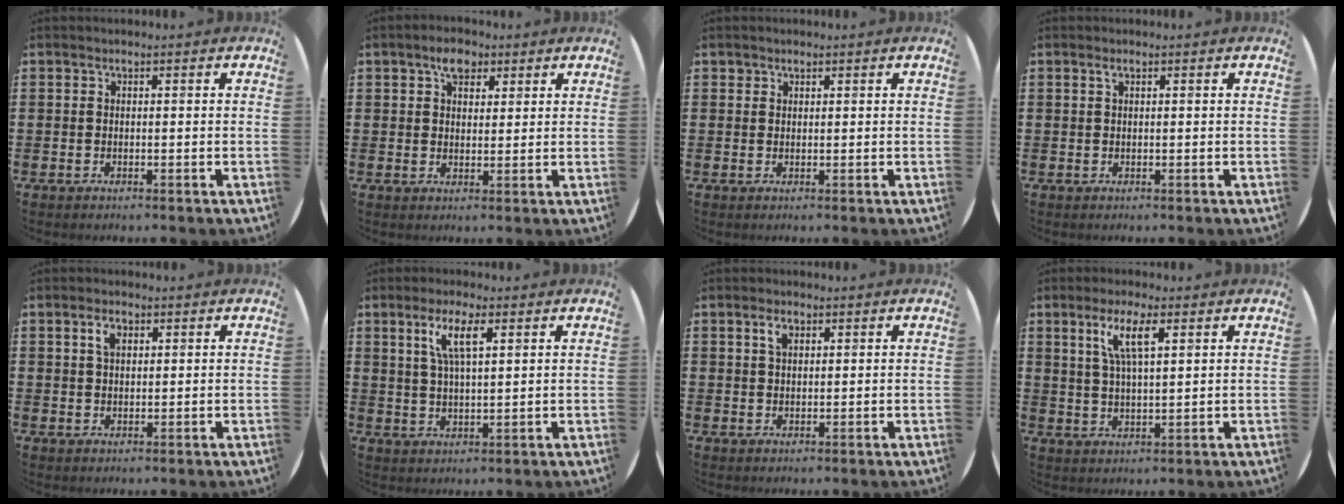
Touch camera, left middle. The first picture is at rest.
{"total": 3.9, "force": [2.6, 2.2, 1.8], "torque": [-0.017, 0.002, 0.042]}
{"total": 0.9, "force": [0.8, 0.4, -0.1], "torque": [0.010, 0.000, 0.013]}
{"total": 0.5, "force": [0.4, 0.2, 0.4], "torque": [-0.008, 0.001, 0.007]}
{"total": 2.5, "force": [1.3, 1.5, 1.5], "torque": [-0.016, 0.001, 0.020]}
{"total": 5.7, "force": [3.1, 1.5, 4.6], "torque": [-0.099, 0.011, 0.051]}
{"total": 2.2, "force": [1.3, 1.3, 1.3], "torque": [-0.012, 0.001, 0.019]}
{"total": 6.1, "force": [3.3, 1.6, 4.8], "torque": [-0.097, 0.009, 0.054]}